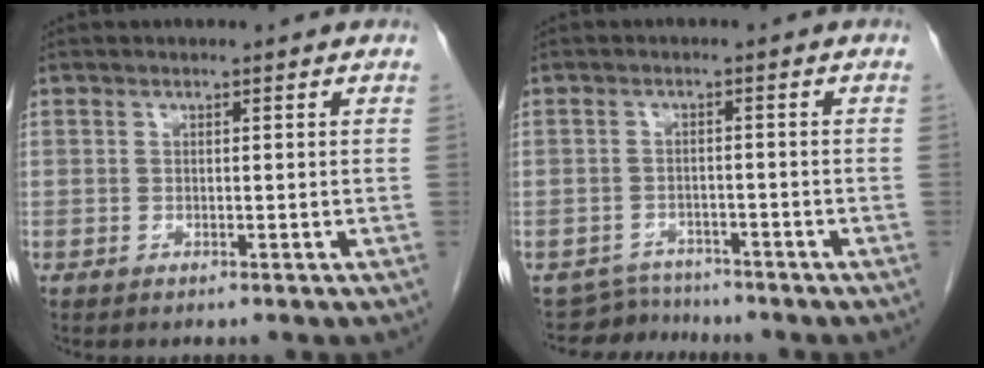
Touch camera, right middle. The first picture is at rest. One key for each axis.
{"total": 3.8, "fx": -3.5, "fy": 0.8, "fz": -1.3, "tx": 0.021, "ty": -0.001, "tz": -0.056}